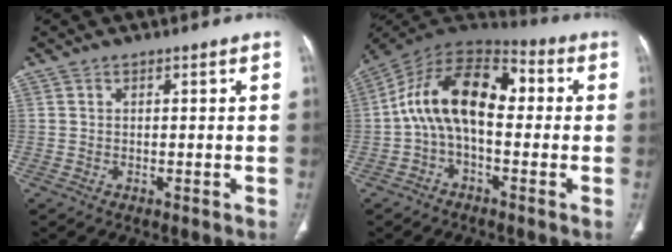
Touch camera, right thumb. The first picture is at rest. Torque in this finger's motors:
{"motor_torque": [2.14, 2.14, 1.29, -1.14, 0.23]}